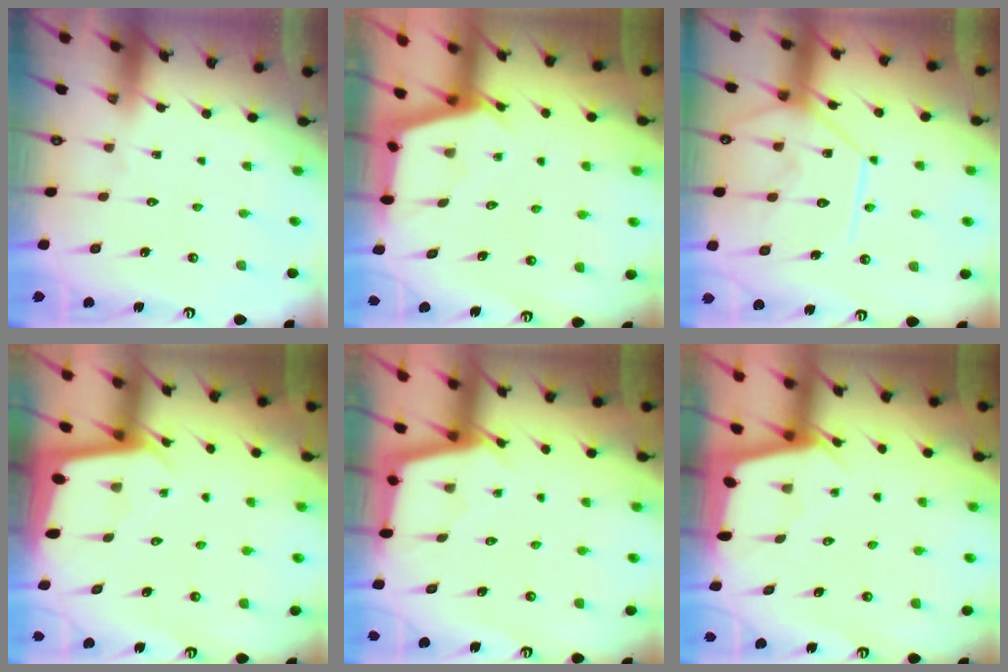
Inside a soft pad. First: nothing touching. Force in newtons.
{"total": 2.7, "press": 2.7, "slide": 0.3}
{"total": 13.4, "press": 13.3, "slide": 1.2}
{"total": 1.8, "press": 1.8, "slide": 0.1}
{"total": 2.5, "press": 2.5, "slide": 0.1}
{"total": 2.2, "press": 2.2, "slide": 0.3}